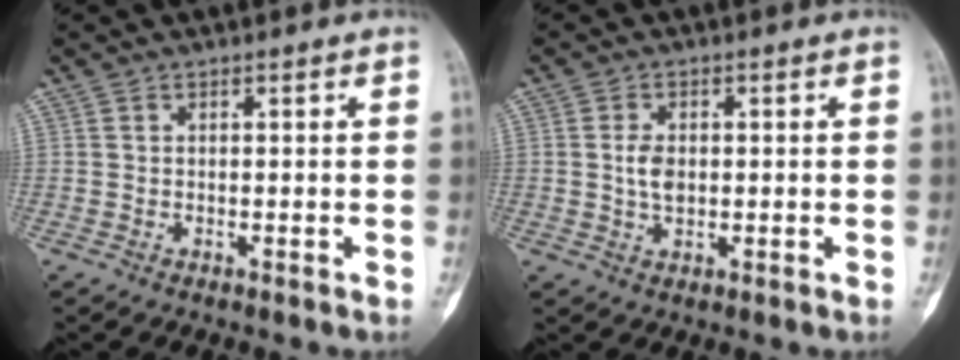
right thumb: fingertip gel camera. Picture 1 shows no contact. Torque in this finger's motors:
{"motor_torque": [0.86, 0.52, 0.07, -0.17, 0.20]}